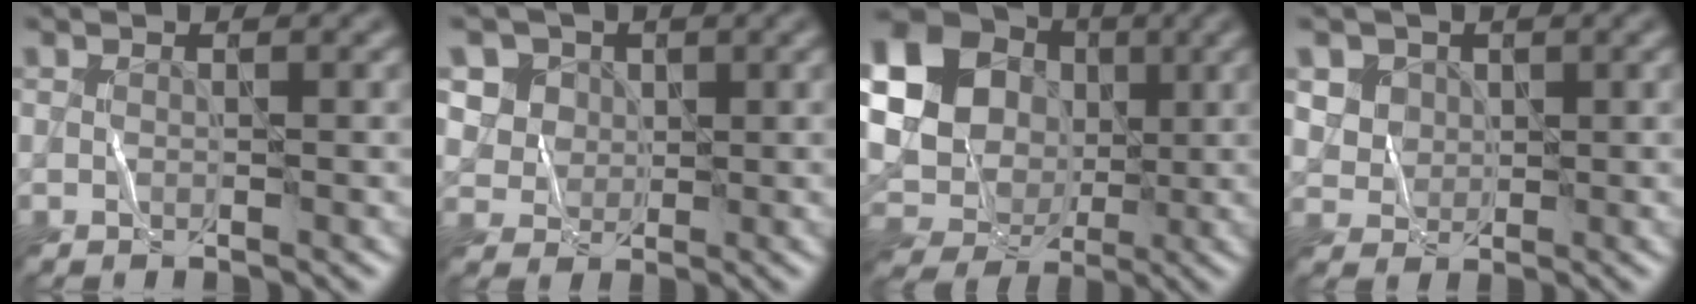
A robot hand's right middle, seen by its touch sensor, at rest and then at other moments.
{"total": 6.0, "force": [2.7, 4.9, 2.2], "torque": [-0.048, 0.005, 0.042]}
{"total": 22.6, "force": [2.9, 20.5, 8.9], "torque": [-0.218, -0.001, 0.016]}
{"total": 4.4, "force": [2.0, 3.6, 1.6], "torque": [-0.047, 0.003, 0.040]}